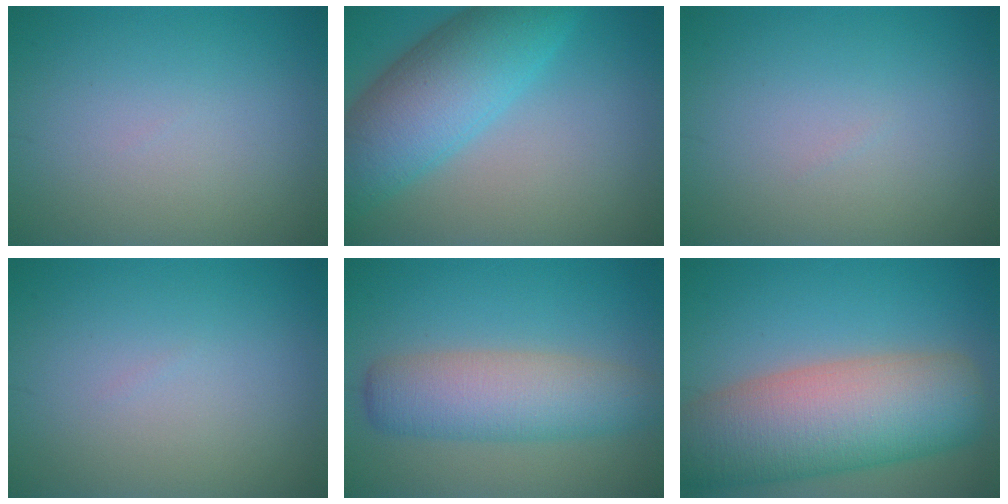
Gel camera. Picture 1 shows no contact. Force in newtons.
{"total": 8.6, "press": 8.6, "slide": 0.3}
{"total": 0.0}
{"total": 0.0}
{"total": 6.1, "press": 6.1, "slide": 0.3}
{"total": 12.1, "press": 12.1, "slide": 0.7}